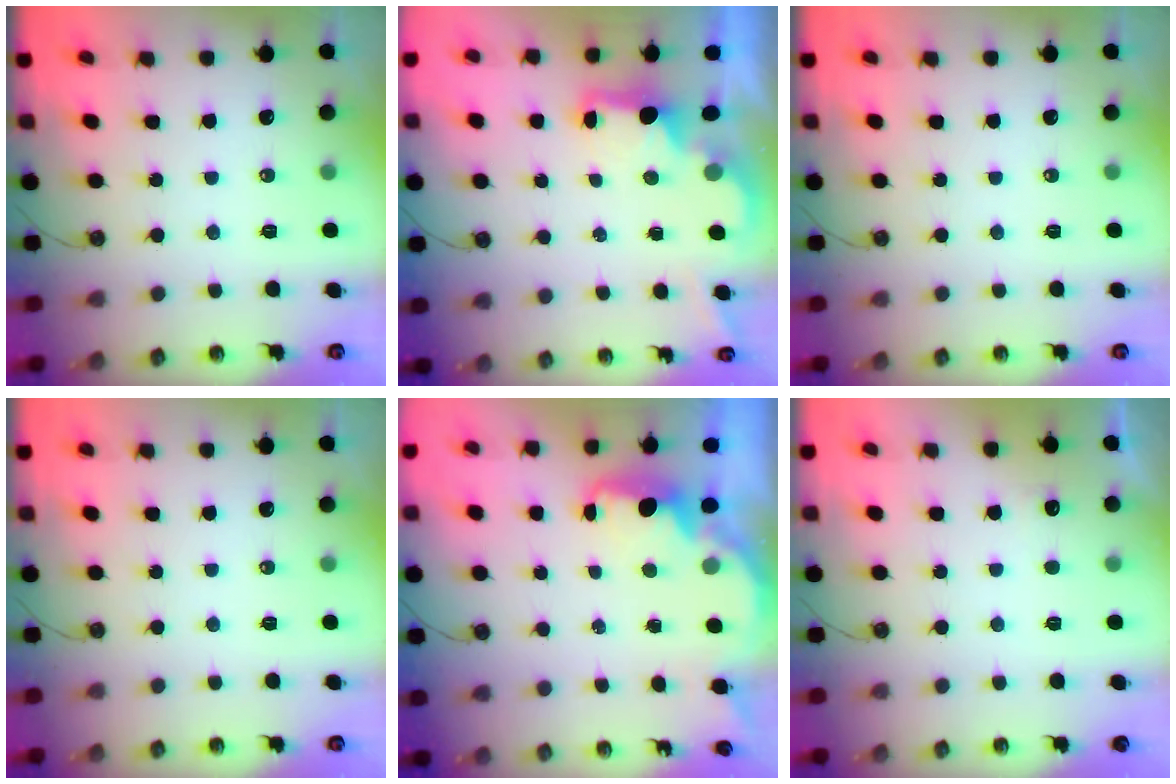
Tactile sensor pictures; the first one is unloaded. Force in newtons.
{"total": 2.1, "press": 2.0, "slide": 0.8}
{"total": 0.0}
{"total": 0.0}
{"total": 2.1, "press": 2.1, "slide": 0.5}
{"total": 1.2, "press": 0.9, "slide": 0.8}